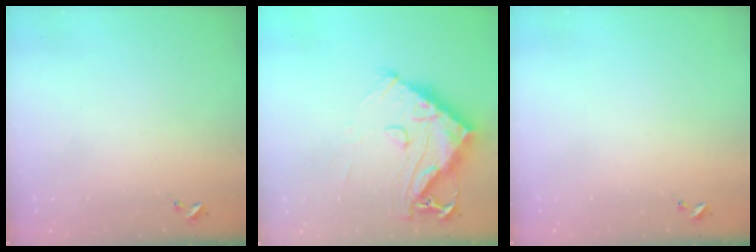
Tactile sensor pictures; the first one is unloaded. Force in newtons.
{"total": 14.7, "press": 14.6, "slide": 1.5}
{"total": 0.0}